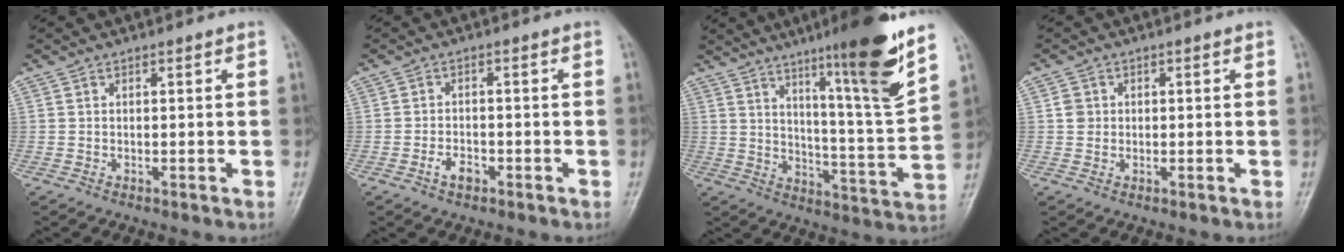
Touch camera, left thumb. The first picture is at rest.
{"total": 2.7, "force": [-1.5, 1.6, 1.7], "torque": [-0.028, 0.010, -0.026]}
{"total": 17.5, "force": [10.9, 0.7, 13.6], "torque": [-0.189, -0.066, 0.169]}
{"total": 2.0, "force": [0.2, 1.9, 0.6], "torque": [0.000, 0.003, 0.003]}